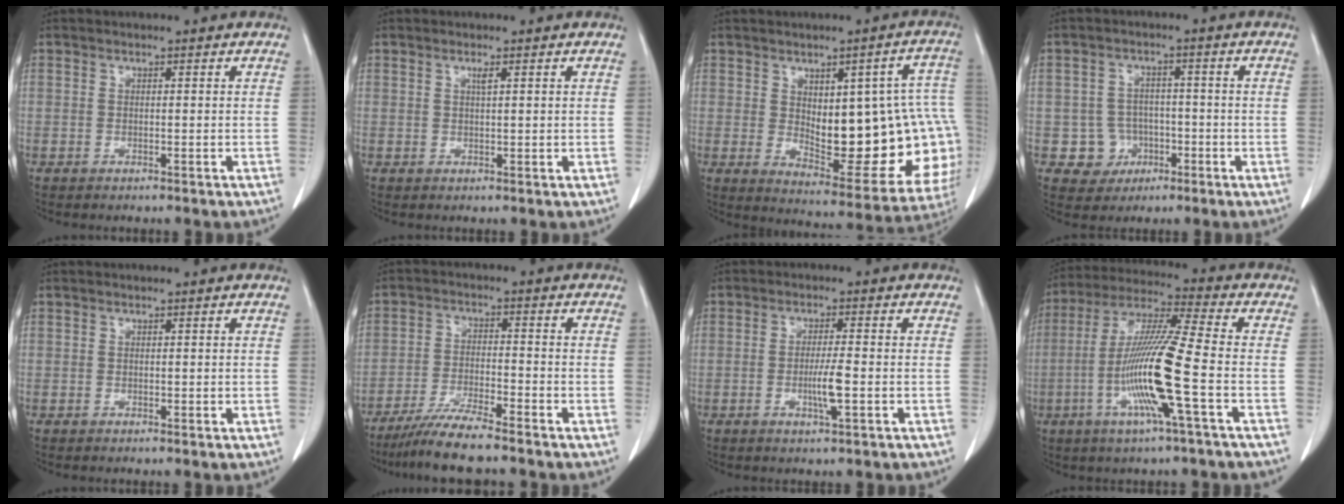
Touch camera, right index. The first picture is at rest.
{"total": 1.1, "force": [0.6, 0.0, 0.9], "torque": [-0.016, -0.002, 0.010]}
{"total": 21.1, "force": [-0.1, 7.5, 19.7], "torque": [-0.185, 0.019, 0.026]}
{"total": 5.1, "force": [-1.4, 4.9, 0.3], "torque": [0.007, 0.014, -0.016]}
{"total": 0.0}
{"total": 6.2, "force": [-5.4, -0.7, 3.0], "torque": [-0.056, -0.025, -0.104]}
{"total": 4.0, "force": [-1.1, 0.0, 3.9], "torque": [-0.073, -0.005, -0.019]}
{"total": 14.5, "force": [-3.9, -0.7, 13.9], "torque": [-0.280, -0.008, -0.084]}